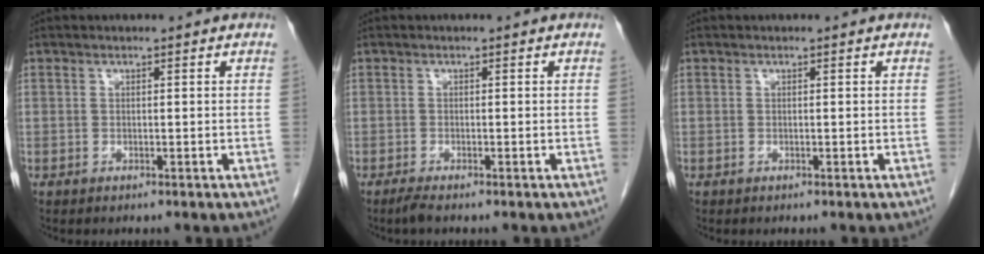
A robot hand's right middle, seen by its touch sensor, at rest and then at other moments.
{"total": 1.1, "force": [-0.8, -0.1, 0.7], "torque": [-0.024, -0.006, -0.019]}
{"total": 0.0}